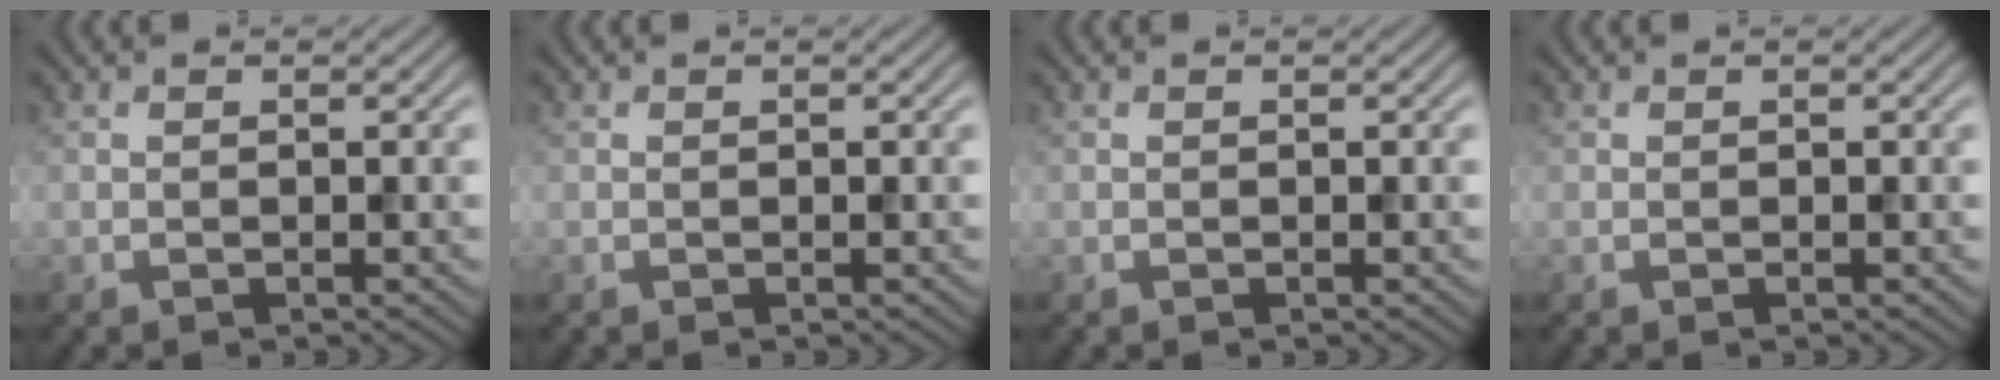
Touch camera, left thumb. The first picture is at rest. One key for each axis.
{"total": 0.0}
{"total": 0.0}
{"total": 0.0}